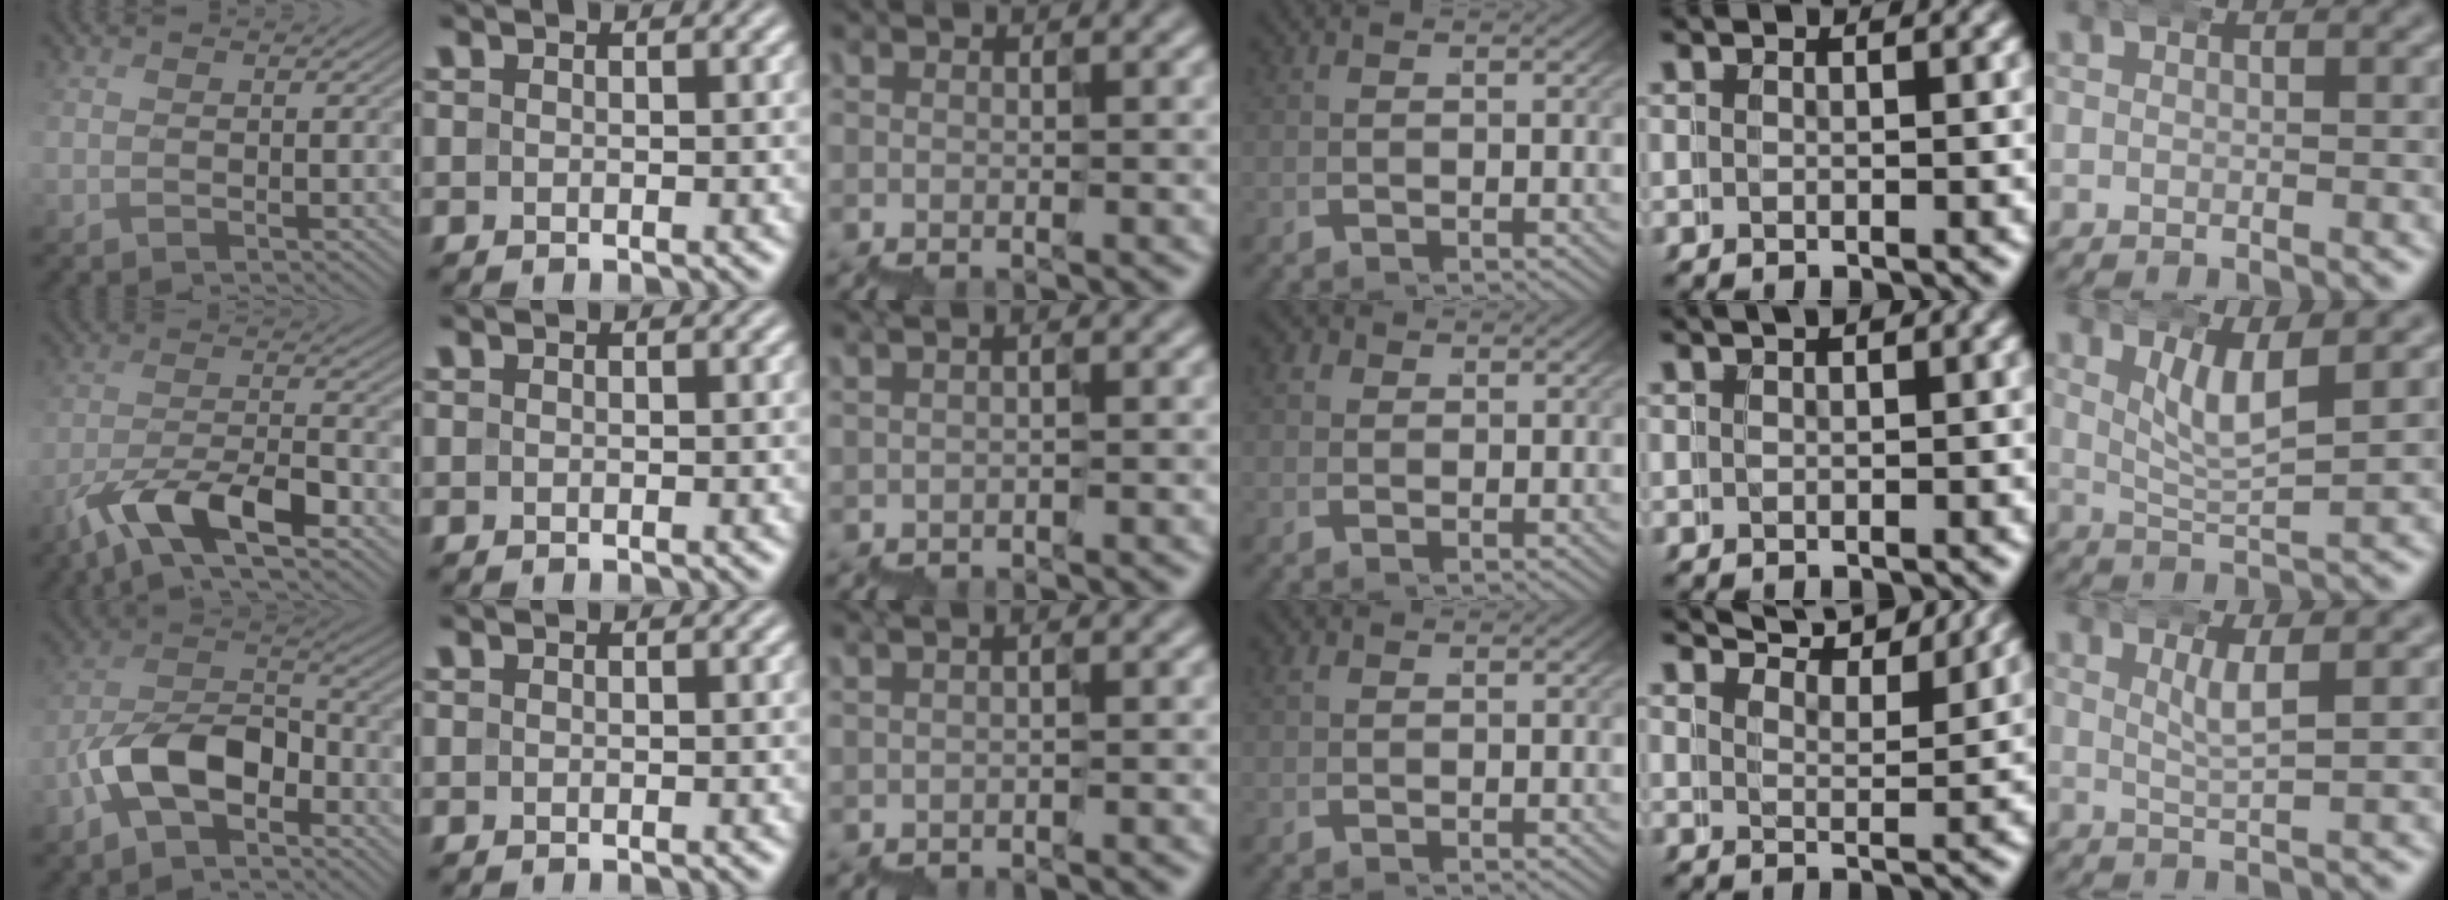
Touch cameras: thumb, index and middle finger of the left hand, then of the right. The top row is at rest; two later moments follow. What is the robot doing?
{"motion": "wrap", "object": "belt"}